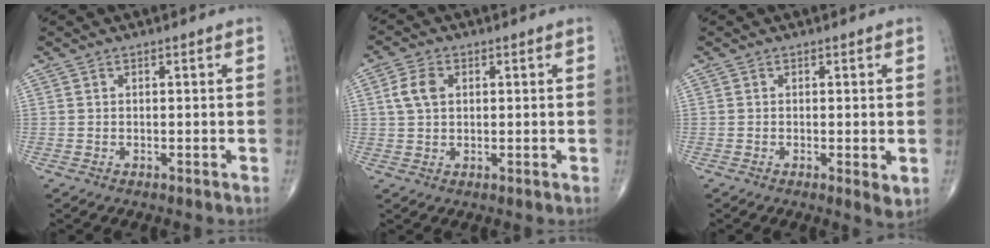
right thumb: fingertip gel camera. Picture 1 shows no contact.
{"total": 4.6, "force": [1.1, 3.1, 3.2], "torque": [-0.064, 0.004, 0.020]}
{"total": 2.4, "force": [-0.3, 0.5, 2.3], "torque": [-0.037, -0.010, -0.009]}